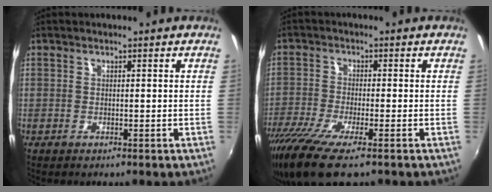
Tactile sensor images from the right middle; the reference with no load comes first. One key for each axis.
{"total": 11.3, "fx": -7.8, "fy": 2.3, "fz": 7.9, "tx": -0.179, "ty": -0.048, "tz": -0.146}